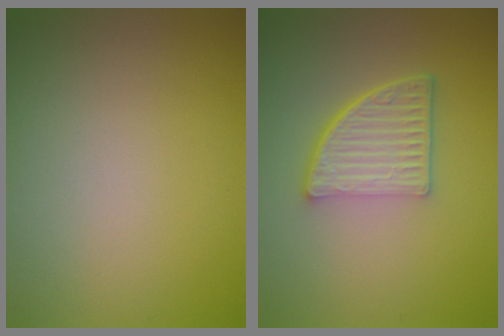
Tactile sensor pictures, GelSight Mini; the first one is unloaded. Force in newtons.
{"total": 5.2, "press": 3.5, "slide": 3.8}